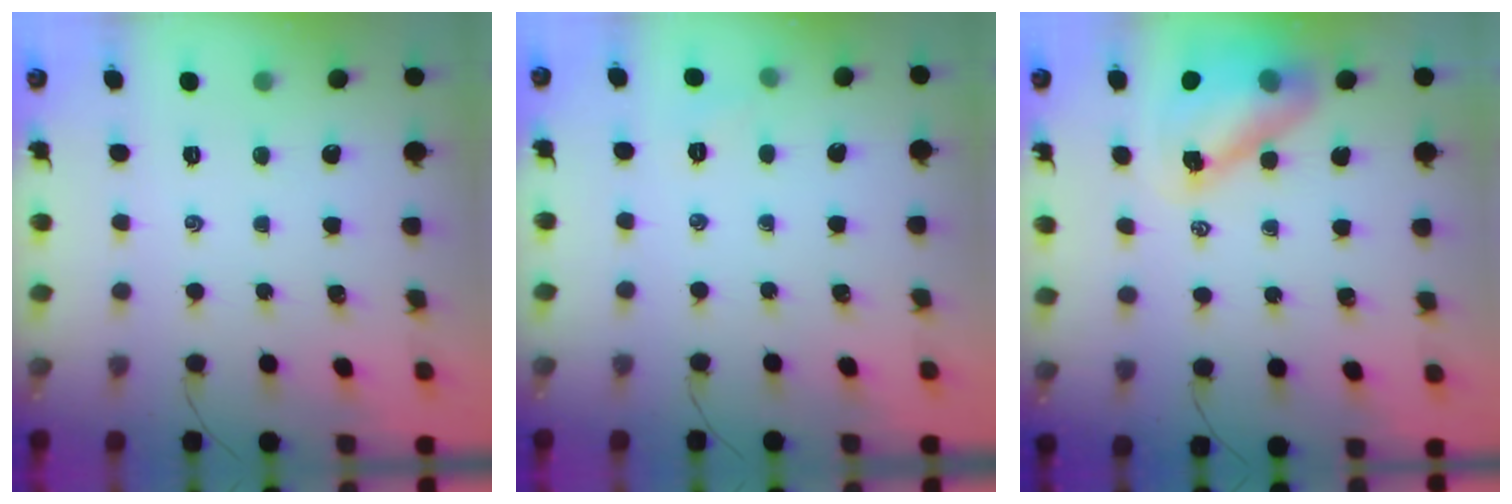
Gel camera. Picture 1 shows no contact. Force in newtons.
{"total": 3.5, "press": 3.4, "slide": 0.9}
{"total": 11.5, "press": 10.9, "slide": 3.5}